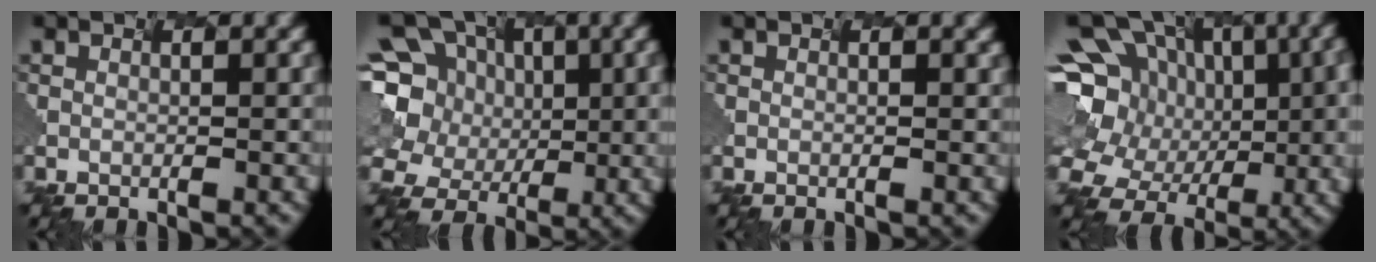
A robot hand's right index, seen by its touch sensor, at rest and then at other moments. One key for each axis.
{"total": 9.9, "fx": 1.3, "fy": 8.7, "fz": 4.5, "tx": -0.116, "ty": 0.025, "tz": 0.006}
{"total": 0.0}
{"total": 14.8, "fx": 0.5, "fy": 12.4, "fz": 8.0, "tx": -0.184, "ty": 0.023, "tz": 0.022}